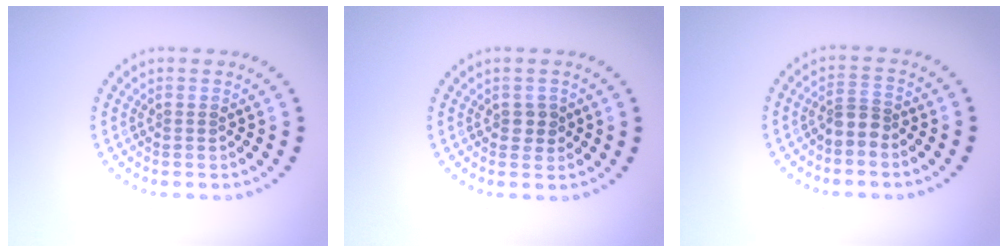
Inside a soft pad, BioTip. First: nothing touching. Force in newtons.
{"total": 1.3, "press": 1.3, "slide": 0.4}
{"total": 1.9, "press": 1.5, "slide": 1.2}